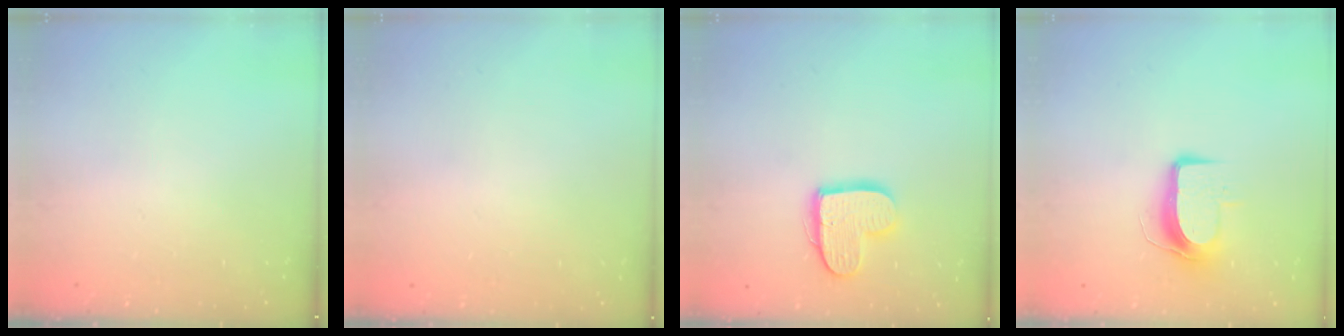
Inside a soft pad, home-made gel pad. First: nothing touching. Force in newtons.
{"total": 0.0}
{"total": 13.4, "press": 13.3, "slide": 1.2}
{"total": 10.0, "press": 10.0, "slide": 1.0}